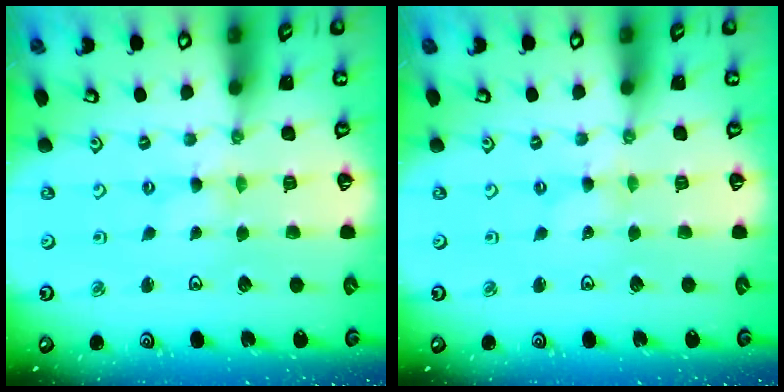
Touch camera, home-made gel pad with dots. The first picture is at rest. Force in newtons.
{"total": 0.0}